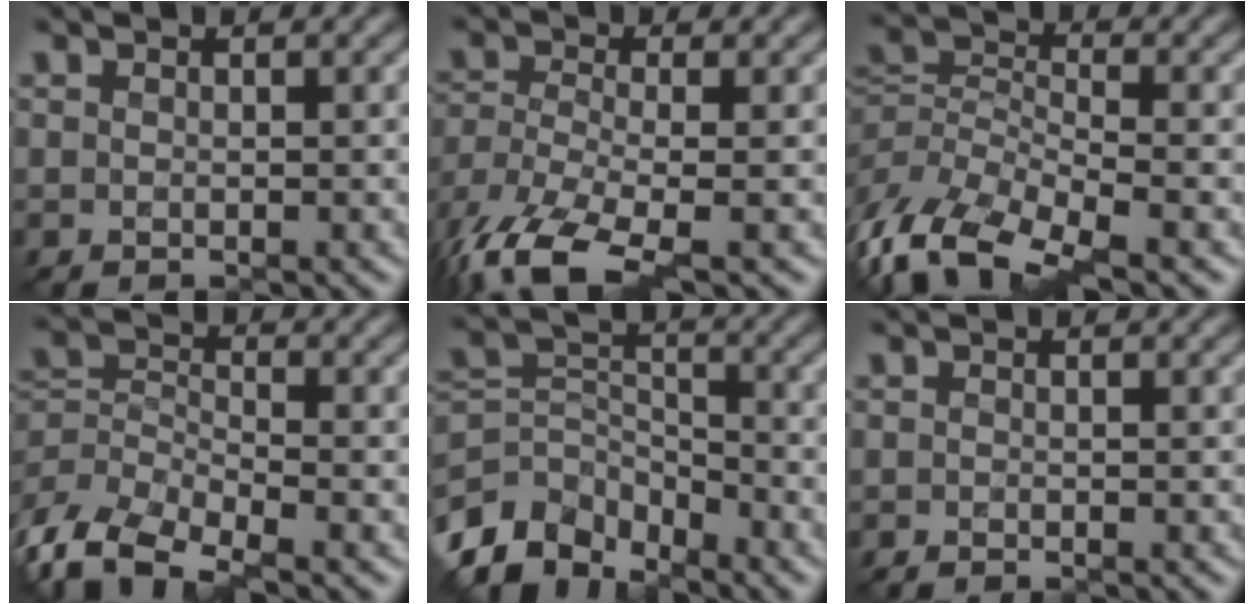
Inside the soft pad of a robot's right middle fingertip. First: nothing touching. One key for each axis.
{"total": 9.2, "fx": -5.6, "fy": 3.4, "fz": 6.5, "tx": -0.146, "ty": -0.027, "tz": -0.106}
{"total": 9.1, "fx": -5.1, "fy": 3.8, "fz": 6.5, "tx": -0.131, "ty": -0.009, "tz": -0.109}
{"total": 6.4, "fx": -4.0, "fy": 3.2, "fz": 3.8, "tx": -0.084, "ty": -0.009, "tz": -0.088}
{"total": 7.6, "fx": -5.6, "fy": 3.9, "fz": 3.2, "tx": -0.064, "ty": -0.006, "tz": -0.124}
{"total": 0.0}